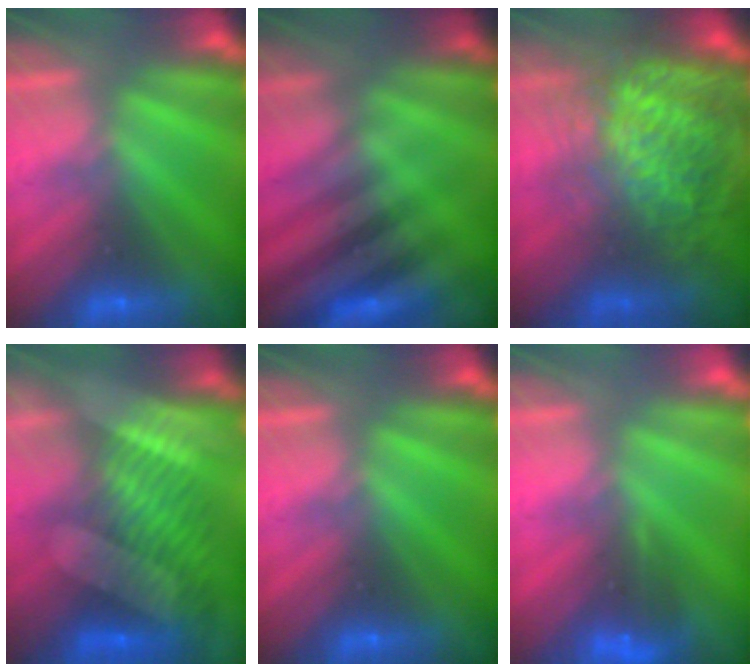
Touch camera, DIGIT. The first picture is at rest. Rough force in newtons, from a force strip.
{"total": 2.6}
{"total": 8.1}
{"total": 7.3}
{"total": 0.0}
{"total": 4.5}